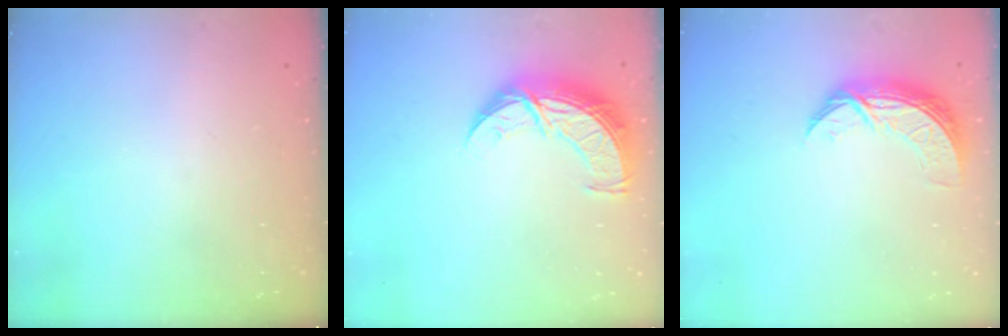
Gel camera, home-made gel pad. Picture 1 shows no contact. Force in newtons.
{"total": 11.2, "press": 11.2, "slide": 0.9}
{"total": 8.2, "press": 8.2, "slide": 0.3}